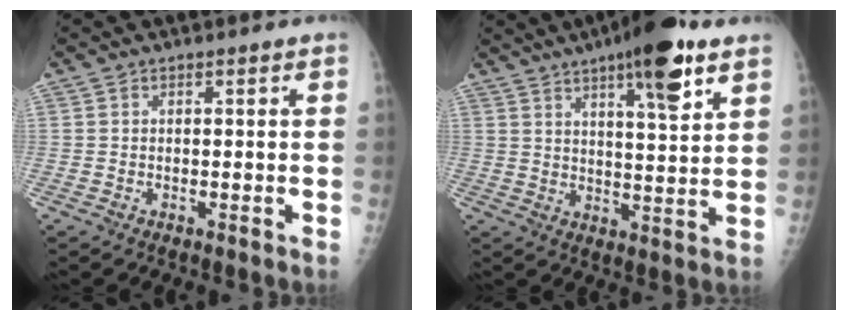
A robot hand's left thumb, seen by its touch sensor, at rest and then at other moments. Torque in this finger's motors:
{"motor_torque": [1.40, 0.26, 1.48, -0.63, 0.10]}